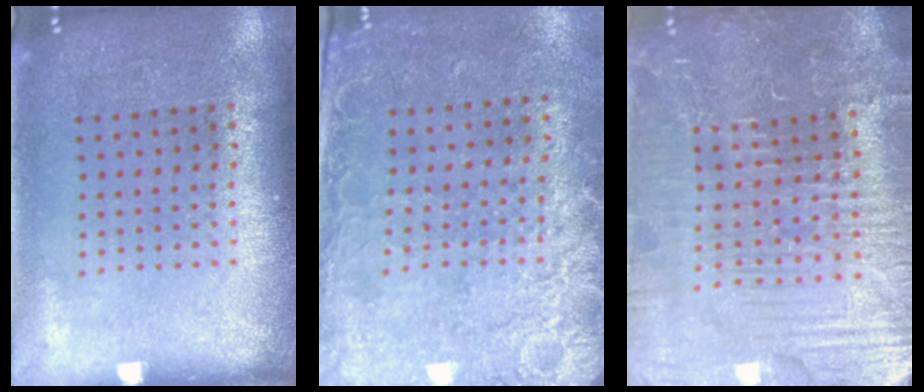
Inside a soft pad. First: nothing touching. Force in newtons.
{"total": 2.7, "press": 2.2, "slide": 1.5}
{"total": 5.7, "press": 5.3, "slide": 2.2}